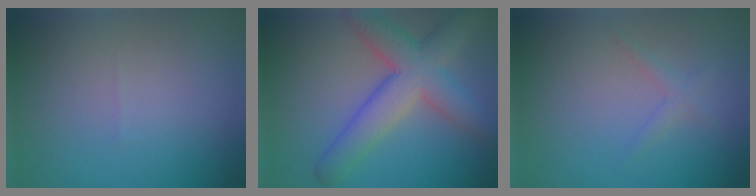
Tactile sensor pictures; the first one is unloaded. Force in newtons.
{"total": 7.4, "press": 7.4, "slide": 0.2}
{"total": 1.1, "press": 1.1, "slide": 0.0}